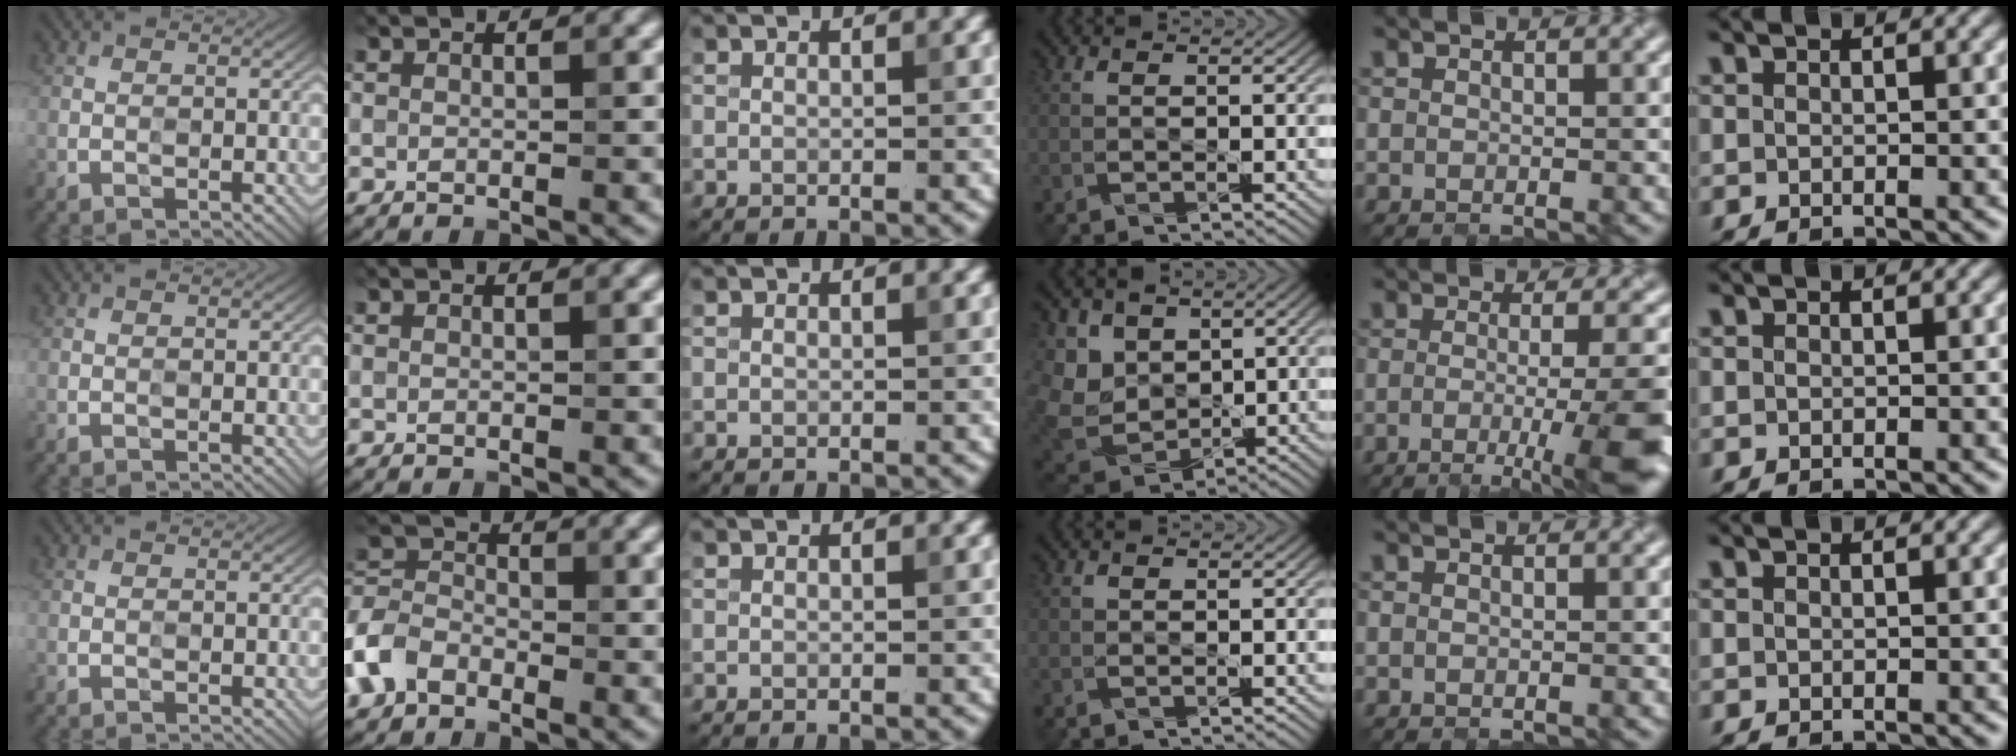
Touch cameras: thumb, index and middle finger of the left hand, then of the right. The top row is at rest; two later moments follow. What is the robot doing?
{"motion": "close", "object": "pencil case"}